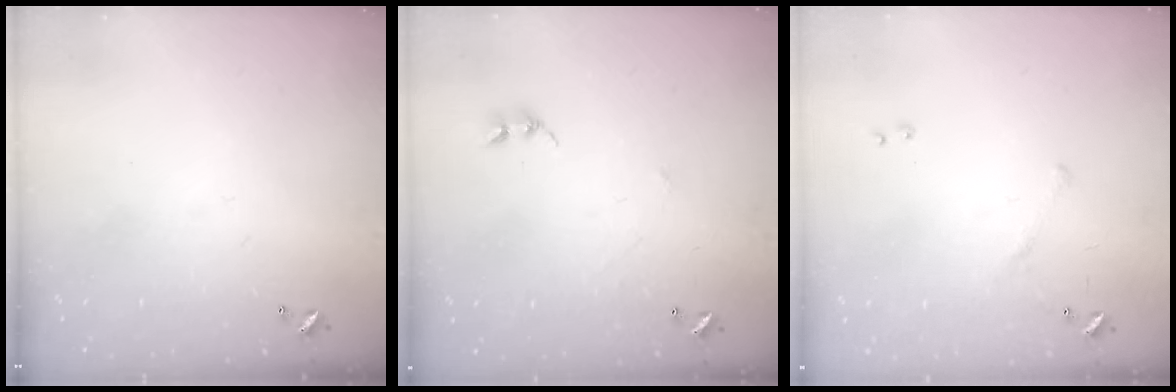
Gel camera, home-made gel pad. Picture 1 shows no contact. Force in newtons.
{"total": 2.6, "press": 2.6, "slide": 0.3}
{"total": 7.9, "press": 7.9, "slide": 0.7}